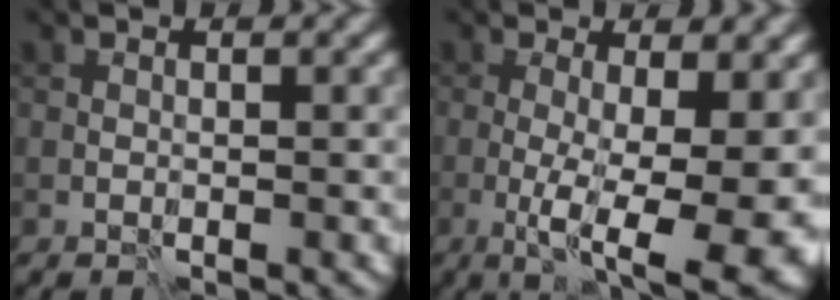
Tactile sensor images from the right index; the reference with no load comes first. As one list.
[{"total": 10.5, "force": [-1.5, 2.8, 10.0], "torque": [-0.123, -0.006, -0.018]}]